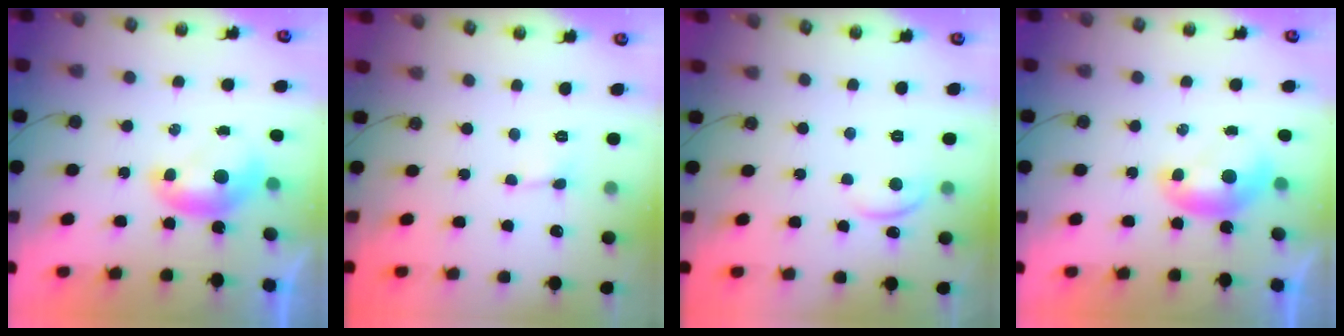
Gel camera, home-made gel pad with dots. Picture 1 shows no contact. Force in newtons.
{"total": 1.3, "press": 1.2, "slide": 0.3}
{"total": 1.9, "press": 1.8, "slide": 0.6}
{"total": 0.0}